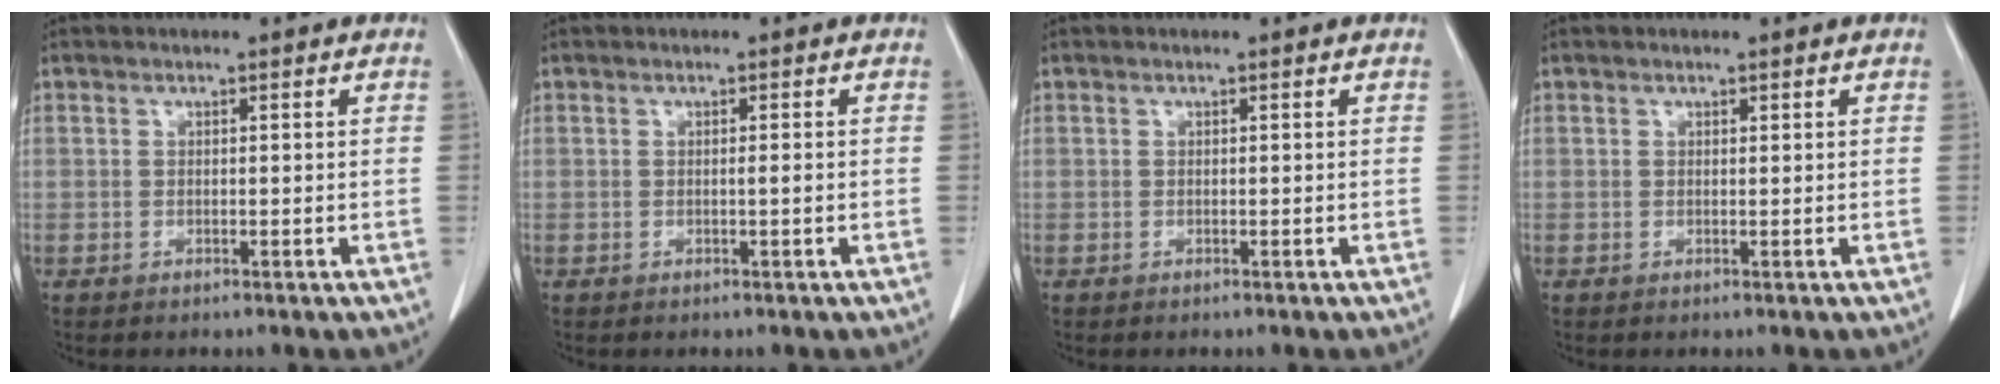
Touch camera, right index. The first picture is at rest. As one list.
[{"total": 0.7, "force": [-0.1, -0.1, 0.7], "torque": [-0.012, 0.000, -0.002]}, {"total": 0.0}, {"total": 0.0}]